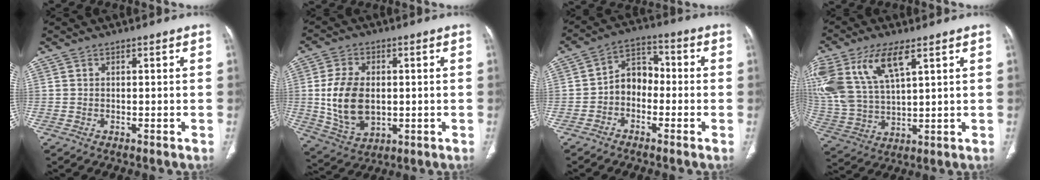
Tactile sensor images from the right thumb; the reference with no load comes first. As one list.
[{"total": 12.8, "force": [0.0, 8.3, 9.7], "torque": [-0.178, -0.005, 0.016]}, {"total": 7.0, "force": [-1.7, 5.3, 4.2], "torque": [-0.044, 0.036, -0.046]}, {"total": 18.0, "force": [8.3, 8.4, 13.6], "torque": [-0.304, -0.010, 0.170]}]